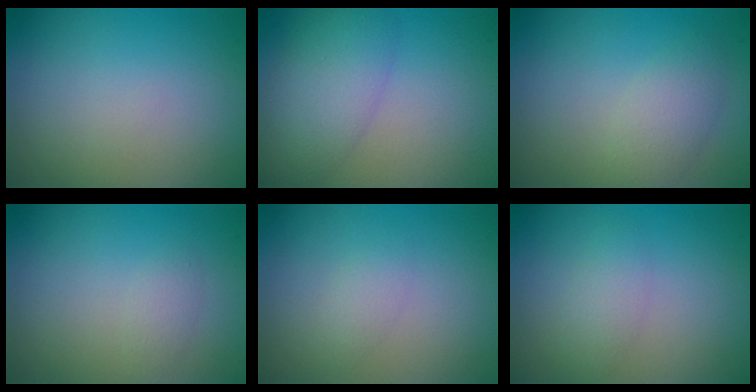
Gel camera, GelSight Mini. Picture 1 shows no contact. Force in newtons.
{"total": 3.9, "press": 3.9, "slide": 0.4}
{"total": 2.5, "press": 2.5, "slide": 0.0}
{"total": 1.1, "press": 1.1, "slide": 0.0}
{"total": 1.2, "press": 1.2, "slide": 0.1}
{"total": 1.7, "press": 1.7, "slide": 0.1}